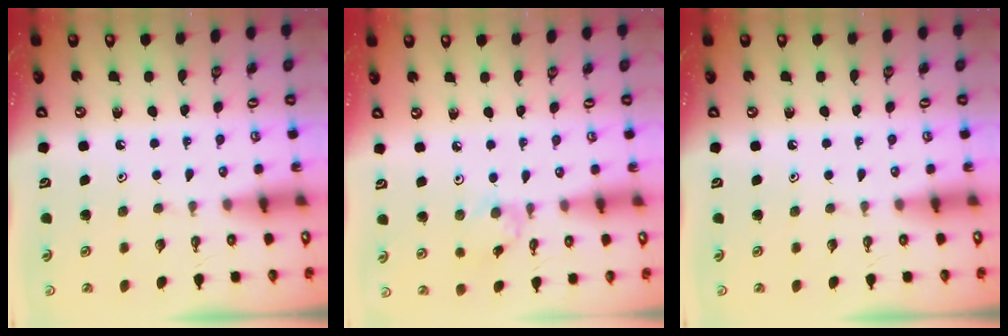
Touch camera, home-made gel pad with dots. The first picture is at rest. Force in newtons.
{"total": 1.0, "press": 1.0, "slide": 0.2}
{"total": 0.0}